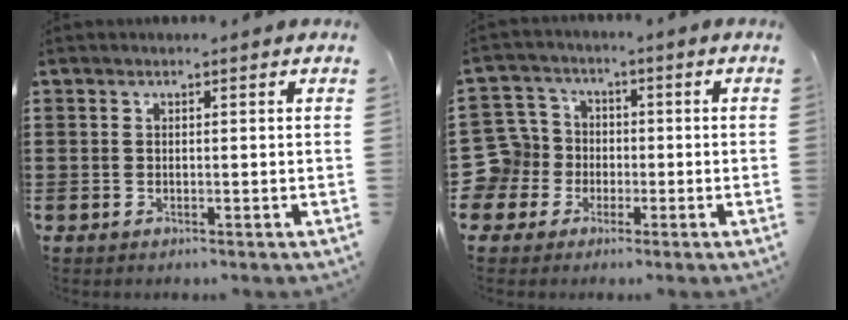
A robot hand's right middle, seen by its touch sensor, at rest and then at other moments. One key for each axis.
{"total": 8.7, "fx": -0.9, "fy": 8.4, "fz": 2.0, "tx": -0.110, "ty": 0.001, "tz": -0.020}